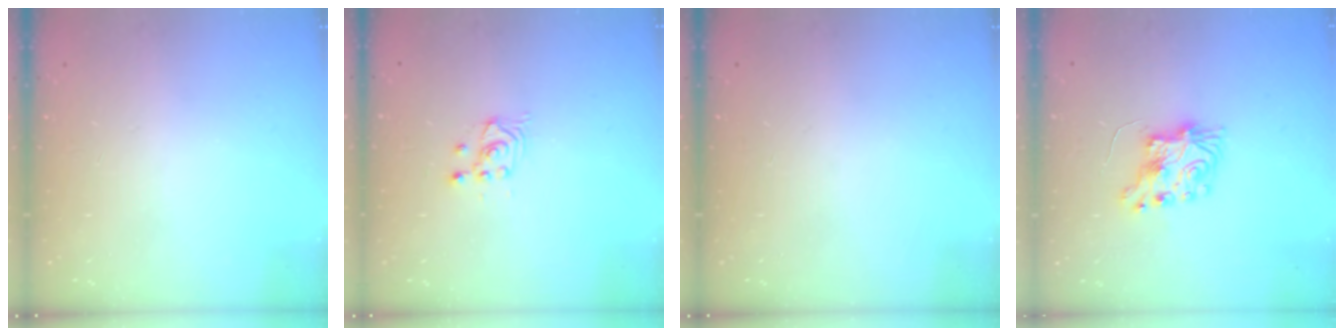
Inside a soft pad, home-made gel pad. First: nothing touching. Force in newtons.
{"total": 2.6, "press": 2.6, "slide": 0.1}
{"total": 0.0}
{"total": 7.8, "press": 7.7, "slide": 0.4}